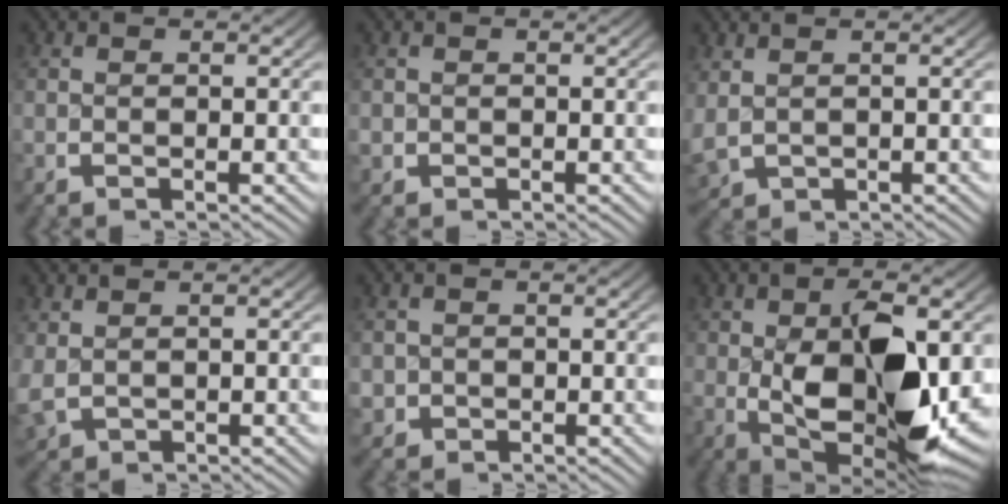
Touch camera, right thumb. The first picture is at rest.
{"total": 1.0, "force": [-0.2, 1.0, 0.2], "torque": [-0.007, -0.006, -0.001]}
{"total": 2.7, "force": [0.2, 2.3, 1.3], "torque": [-0.045, -0.015, 0.020]}
{"total": 2.2, "force": [0.1, 1.9, 1.1], "torque": [-0.040, -0.013, 0.018]}
{"total": 2.5, "force": [-0.8, 2.3, 0.5], "torque": [-0.019, -0.016, -0.005]}
{"total": 15.5, "force": [-1.9, 8.2, 13.0], "torque": [-0.228, -0.051, 0.001]}